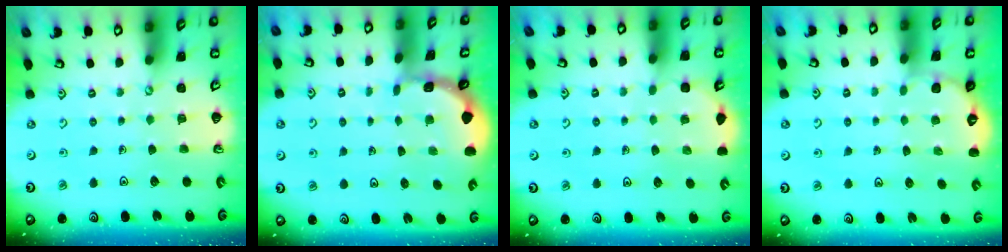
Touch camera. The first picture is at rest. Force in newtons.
{"total": 1.2, "press": 1.2, "slide": 0.2}
{"total": 2.6, "press": 2.4, "slide": 1.0}
{"total": 2.4, "press": 2.3, "slide": 0.7}